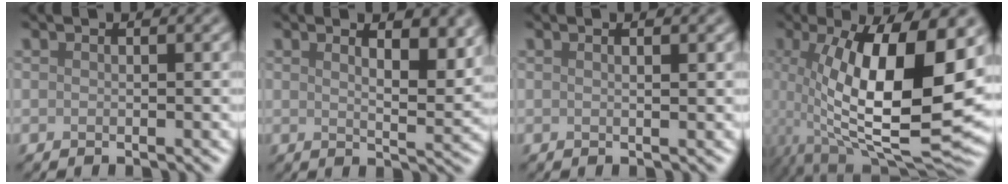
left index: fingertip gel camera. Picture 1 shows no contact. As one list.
[{"total": 5.7, "force": [3.0, 1.8, 4.4], "torque": [-0.045, 0.007, 0.037]}, {"total": 1.1, "force": [0.6, 0.3, 0.9], "torque": [-0.008, 0.001, 0.002]}, {"total": 14.2, "force": [0.7, 4.5, 13.5], "torque": [-0.217, -0.012, 0.011]}]